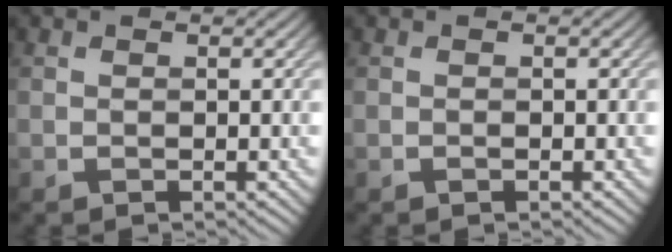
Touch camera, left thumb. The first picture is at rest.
{"total": 0.0}